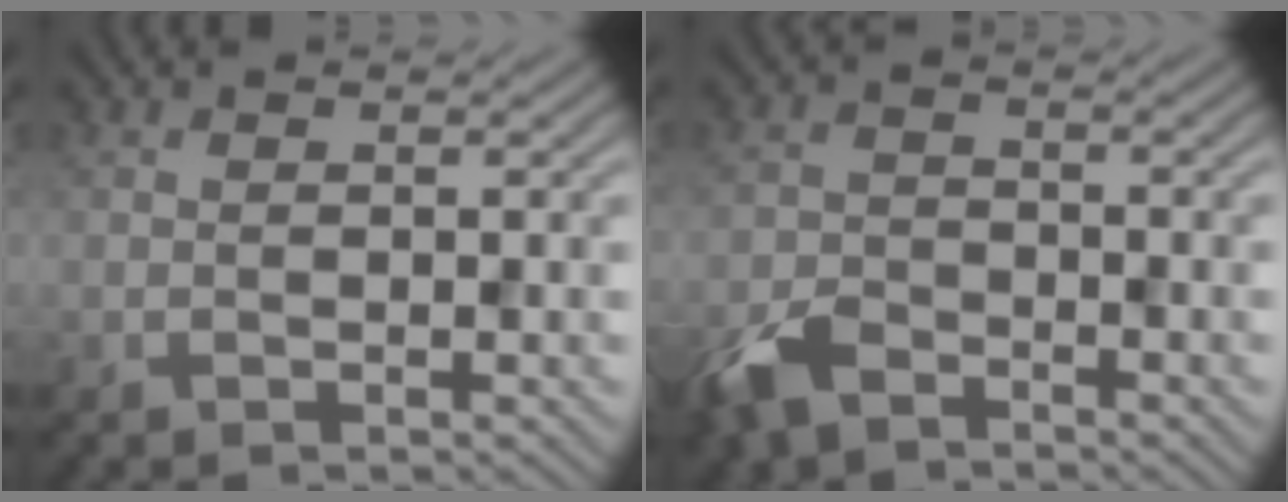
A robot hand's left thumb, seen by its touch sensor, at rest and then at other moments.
{"total": 4.9, "force": [-3.8, 2.3, 2.3], "torque": [-0.051, -0.008, -0.083]}